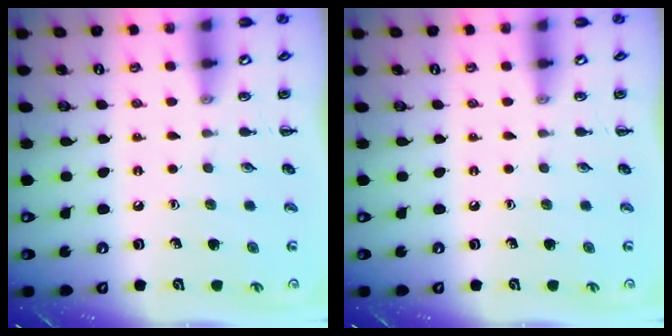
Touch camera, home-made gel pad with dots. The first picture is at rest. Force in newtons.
{"total": 0.0}